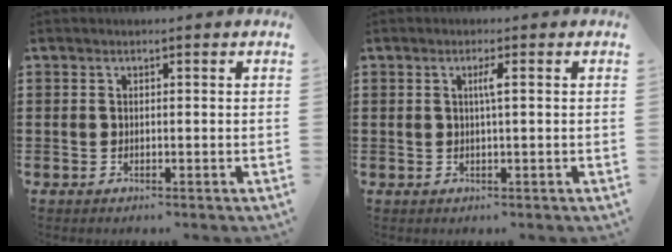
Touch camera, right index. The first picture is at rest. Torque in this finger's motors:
{"motor_torque": [0.20, -0.16, 0.05, 0.06]}